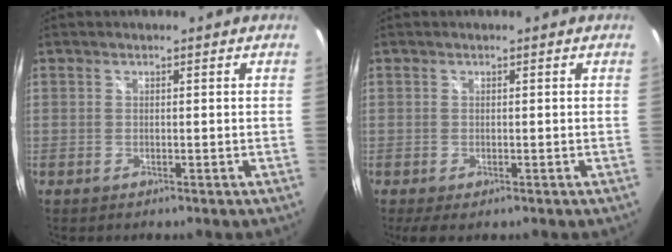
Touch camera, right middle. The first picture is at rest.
{"total": 1.9, "force": [-0.8, 0.6, 1.6], "torque": [-0.031, -0.008, -0.008]}